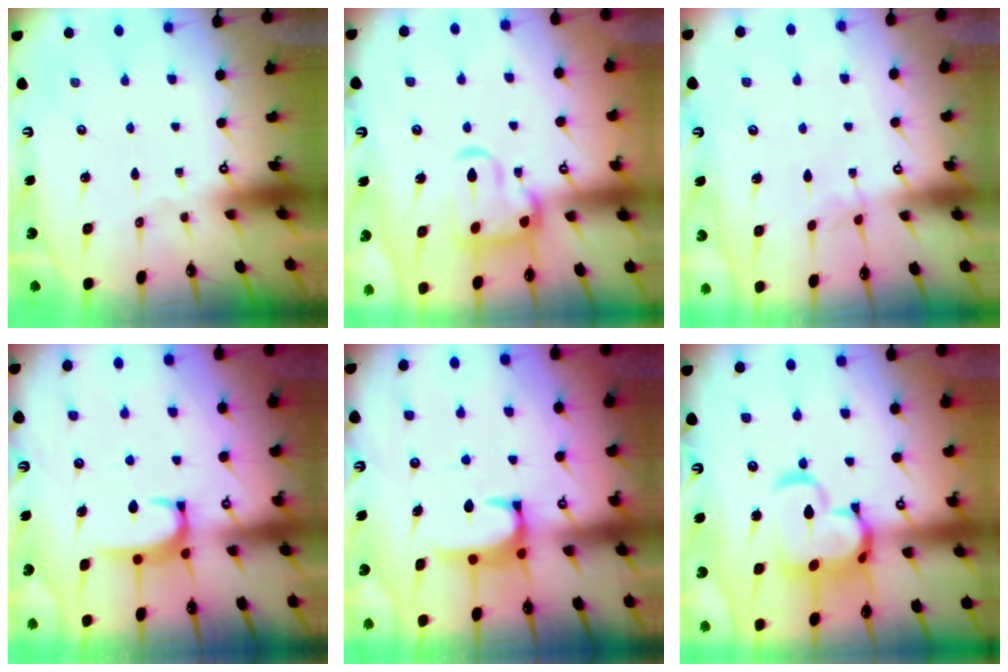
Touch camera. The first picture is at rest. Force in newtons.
{"total": 7.0, "press": 6.8, "slide": 1.5}
{"total": 3.1, "press": 3.1, "slide": 0.3}
{"total": 2.9, "press": 2.8, "slide": 0.5}
{"total": 3.5, "press": 3.4, "slide": 0.7}
{"total": 8.8, "press": 8.8, "slide": 1.2}